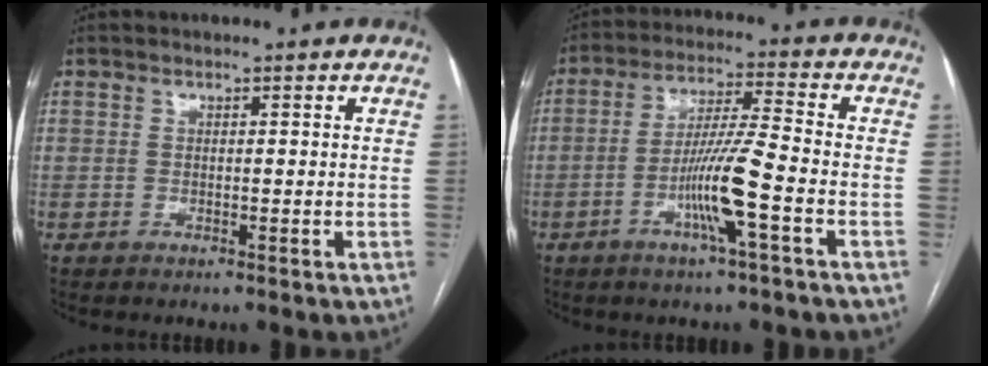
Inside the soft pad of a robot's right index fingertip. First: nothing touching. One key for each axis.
{"total": 9.6, "fx": -3.4, "fy": -0.5, "fz": 9.0, "tx": -0.174, "ty": -0.003, "tz": -0.067}